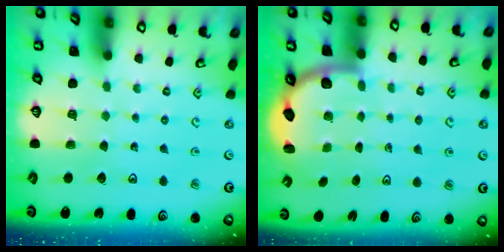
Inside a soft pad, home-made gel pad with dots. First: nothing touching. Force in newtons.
{"total": 3.4, "press": 2.8, "slide": 1.9}